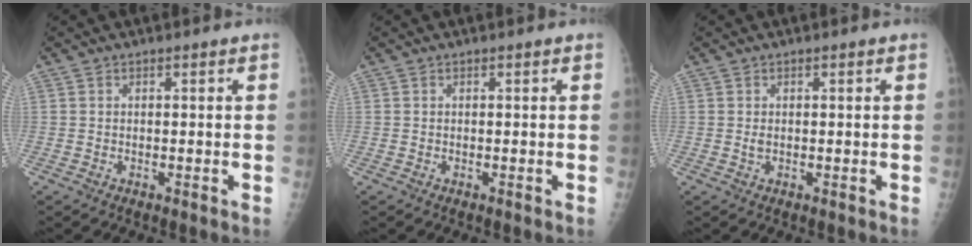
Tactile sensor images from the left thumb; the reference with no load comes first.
{"total": 0.0}
{"total": 1.3, "force": [0.2, 0.7, 1.1], "torque": [-0.016, 0.002, 0.005]}